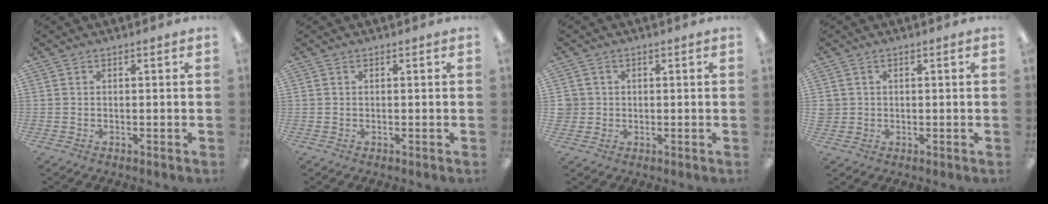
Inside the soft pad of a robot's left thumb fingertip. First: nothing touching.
{"total": 0.0}
{"total": 2.8, "force": [0.3, 2.7, 0.3], "torque": [-0.004, 0.001, 0.004]}
{"total": 1.9, "force": [0.4, 1.8, 0.2], "torque": [-0.006, 0.003, 0.006]}